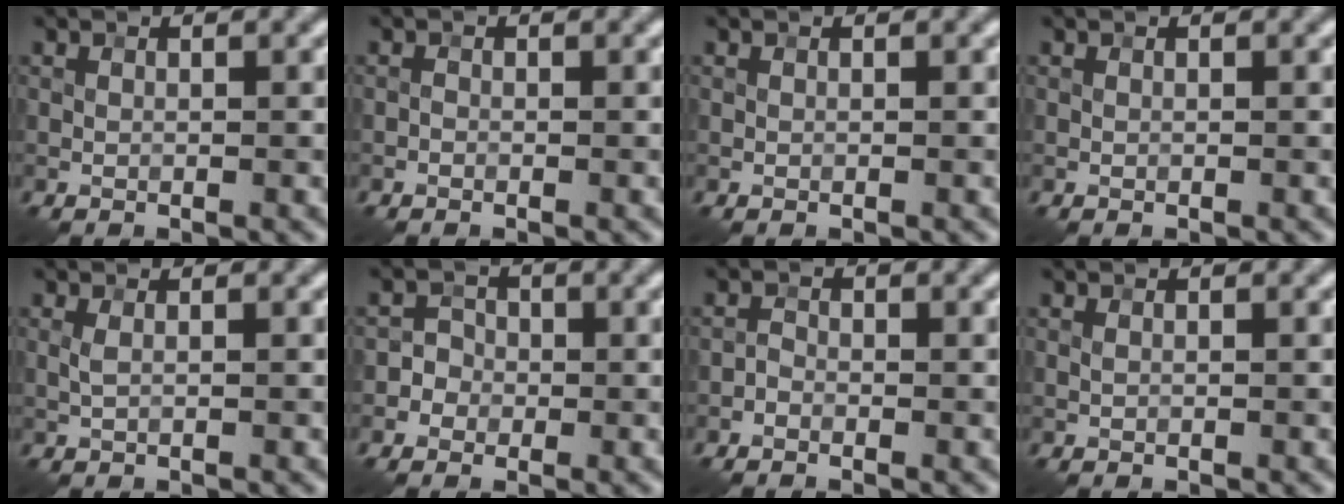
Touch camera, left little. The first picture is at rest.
{"total": 0.6, "force": [-0.3, 0.4, 0.3], "torque": [-0.003, 0.000, -0.008]}
{"total": 0.0}
{"total": 0.0}
{"total": 0.8, "force": [0.1, 0.1, 0.7], "torque": [-0.017, 0.002, 0.002]}
{"total": 1.9, "force": [-0.7, 1.8, 0.5], "torque": [0.007, -0.001, -0.019]}
{"total": 1.0, "force": [-0.6, 0.7, 0.5], "torque": [-0.006, 0.003, -0.015]}
{"total": 0.0}